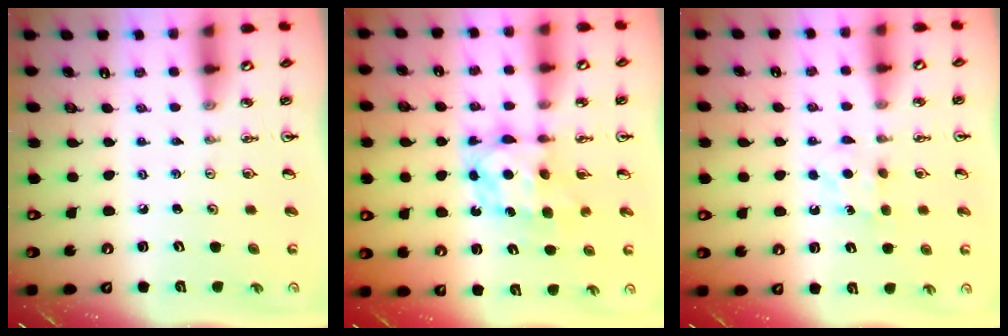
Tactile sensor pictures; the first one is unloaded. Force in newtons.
{"total": 6.9, "press": 6.9, "slide": 0.6}
{"total": 5.7, "press": 5.7, "slide": 0.8}